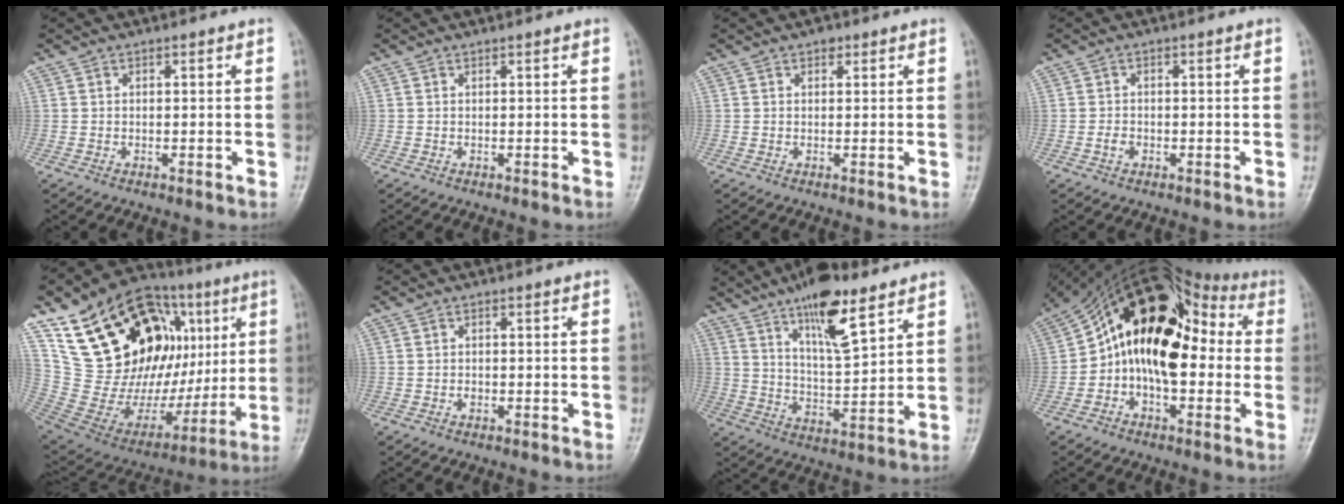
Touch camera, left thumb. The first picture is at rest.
{"total": 0.0}
{"total": 1.2, "force": [0.6, 0.9, 0.6], "torque": [0.002, -0.001, 0.005]}
{"total": 2.0, "force": [-0.9, 1.4, 1.0], "torque": [-0.017, 0.009, -0.017]}
{"total": 34.7, "force": [10.7, 19.5, 26.6], "torque": [-0.406, 0.019, 0.196]}
{"total": 1.0, "force": [-0.4, 0.8, 0.5], "torque": [-0.003, 0.003, -0.006]}
{"total": 13.8, "force": [8.6, 4.1, 9.9], "torque": [-0.145, -0.048, 0.146]}
{"total": 19.5, "force": [0.8, 12.2, 15.1], "torque": [-0.211, 0.054, 0.000]}